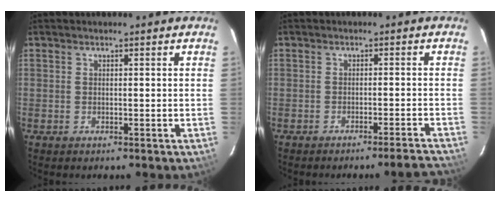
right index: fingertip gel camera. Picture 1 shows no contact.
{"total": 6.6, "force": [-6.2, -1.2, 1.6], "torque": [-0.021, 0.006, -0.073]}